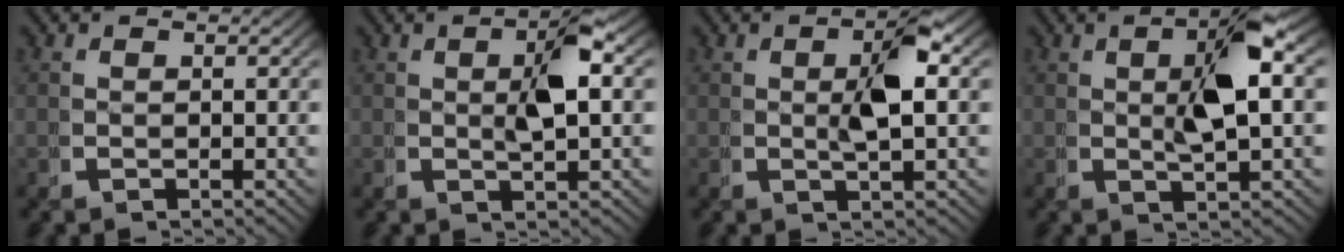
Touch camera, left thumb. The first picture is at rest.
{"total": 4.2, "force": [0.9, 1.1, 3.9], "torque": [-0.065, 0.009, 0.013]}
{"total": 4.3, "force": [0.8, 1.3, 4.0], "torque": [-0.071, 0.006, 0.010]}
{"total": 5.9, "force": [1.3, 1.5, 5.6], "torque": [-0.091, 0.013, 0.020]}